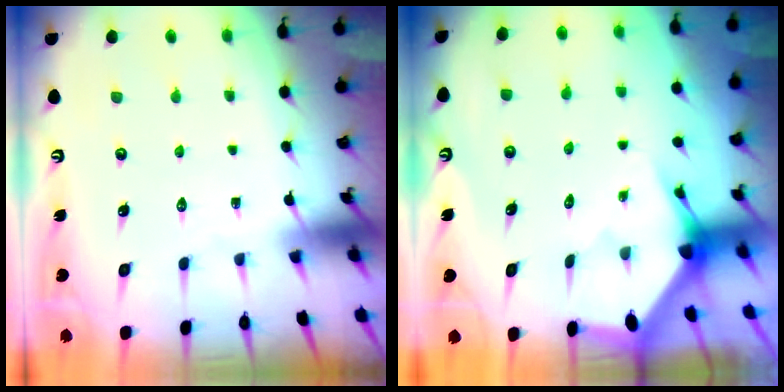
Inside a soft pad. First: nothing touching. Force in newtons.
{"total": 2.9, "press": 2.9, "slide": 0.1}